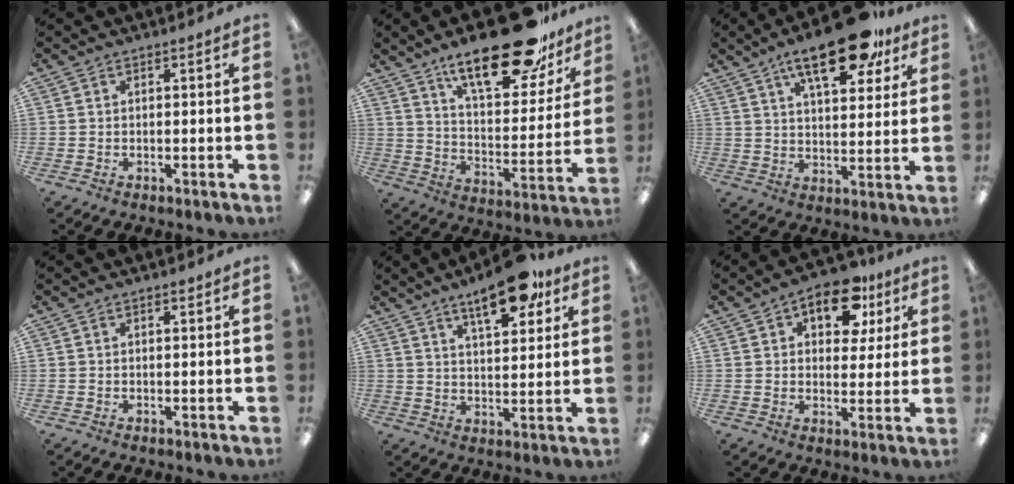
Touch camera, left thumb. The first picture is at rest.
{"total": 24.3, "force": [17.8, 8.6, 14.1], "torque": [-0.206, -0.108, 0.295]}
{"total": 18.4, "force": [11.3, 7.2, 12.6], "torque": [-0.185, -0.047, 0.180]}
{"total": 1.1, "force": [0.8, 0.3, 0.6], "torque": [-0.006, -0.003, 0.012]}
{"total": 14.6, "force": [9.3, 5.6, 9.9], "torque": [-0.135, -0.042, 0.150]}
{"total": 11.9, "force": [6.2, 6.8, 7.6], "torque": [-0.090, -0.018, 0.102]}